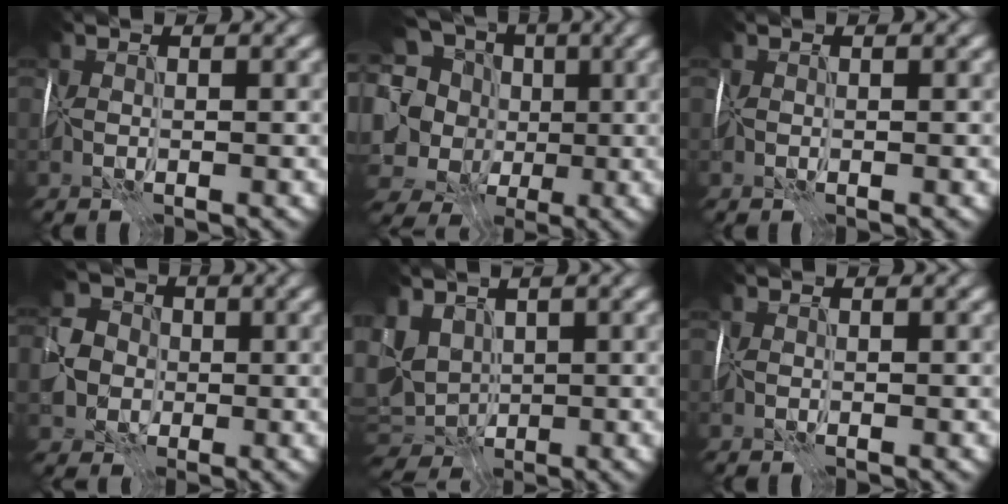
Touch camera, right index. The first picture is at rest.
{"total": 16.0, "force": [-0.3, 14.2, 7.3], "torque": [-0.176, 0.019, -0.032]}
{"total": 0.0}
{"total": 4.9, "force": [-0.9, 4.3, 2.2], "torque": [-0.049, 0.004, -0.025]}
{"total": 5.9, "force": [0.4, 4.3, 4.0], "torque": [-0.090, -0.007, 0.013]}
{"total": 0.0}